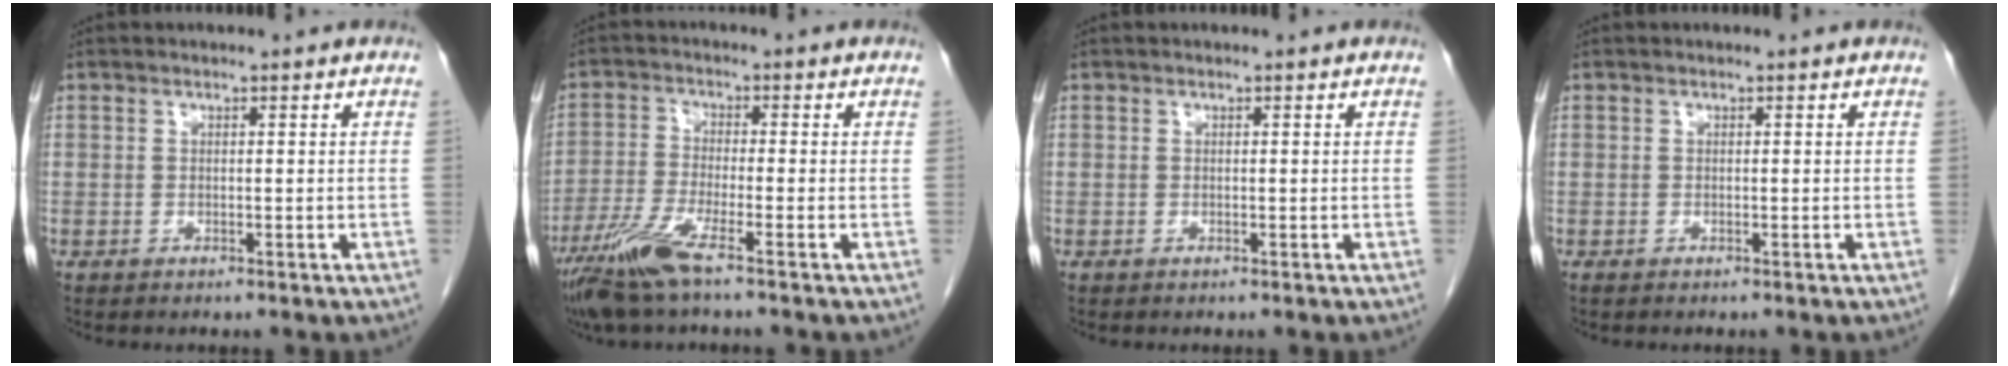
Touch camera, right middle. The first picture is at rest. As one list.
[{"total": 7.3, "force": [-4.9, 0.1, 5.4], "torque": [-0.119, -0.021, -0.099]}, {"total": 0.0}, {"total": 0.0}]